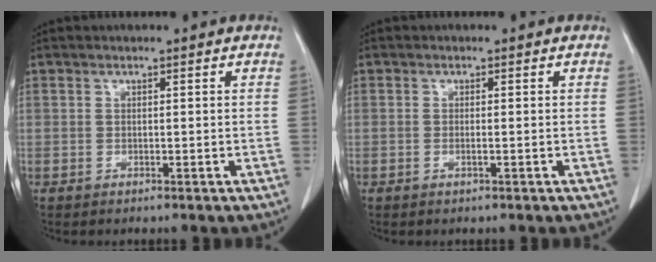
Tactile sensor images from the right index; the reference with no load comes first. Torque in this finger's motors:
{"motor_torque": [-0.04, -0.01, -0.04, -0.01]}